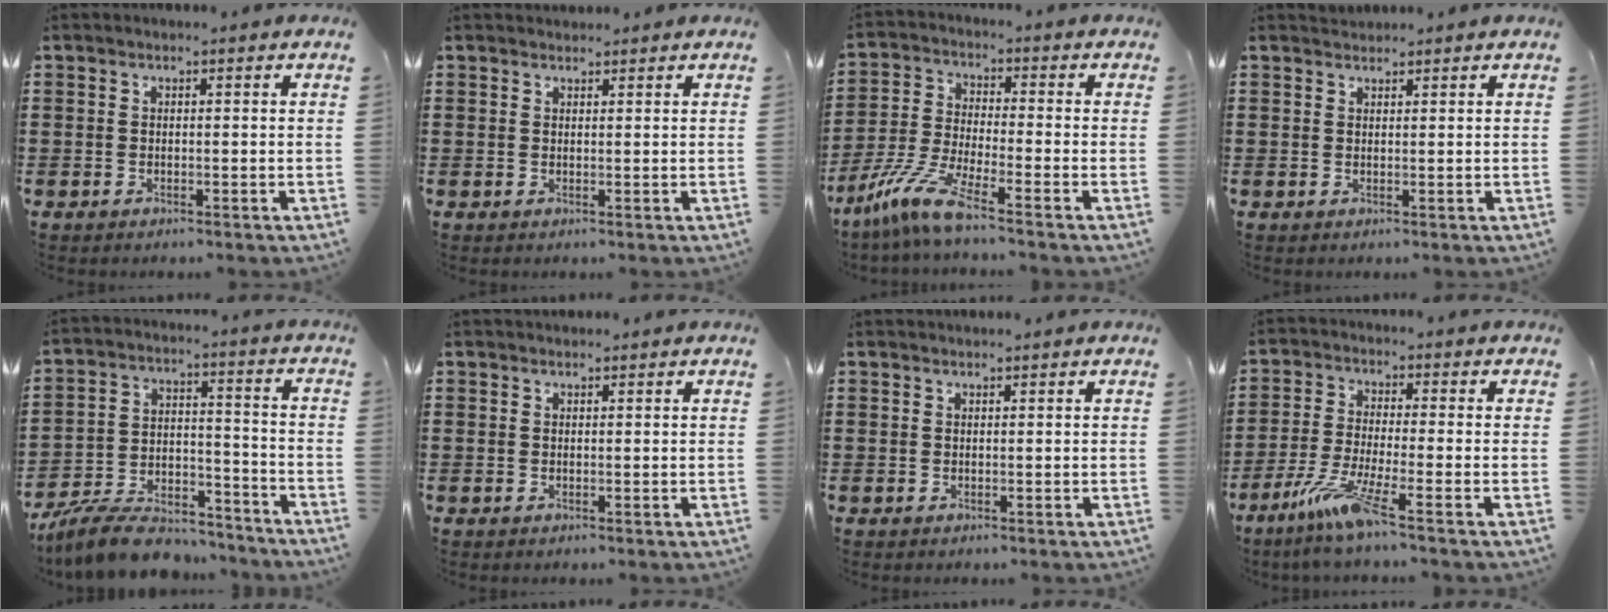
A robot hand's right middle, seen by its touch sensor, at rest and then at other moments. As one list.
[{"total": 1.1, "force": [1.0, 0.3, -0.1], "torque": [-0.001, 0.002, 0.020]}, {"total": 8.2, "force": [-6.0, 0.6, 5.5], "torque": [-0.136, -0.020, -0.125]}, {"total": 1.2, "force": [1.2, 0.4, -0.2], "torque": [0.000, 0.002, 0.023]}, {"total": 9.9, "force": [-9.2, 2.1, 3.1], "torque": [-0.056, 0.026, -0.176]}, {"total": 0.5, "force": [0.5, 0.3, 0.0], "torque": [0.007, -0.002, 0.007]}, {"total": 0.5, "force": [0.5, 0.0, 0.0], "torque": [-0.002, 0.001, 0.011]}, {"total": 6.5, "force": [-4.2, -0.2, 4.9], "torque": [-0.112, -0.021, -0.085]}]